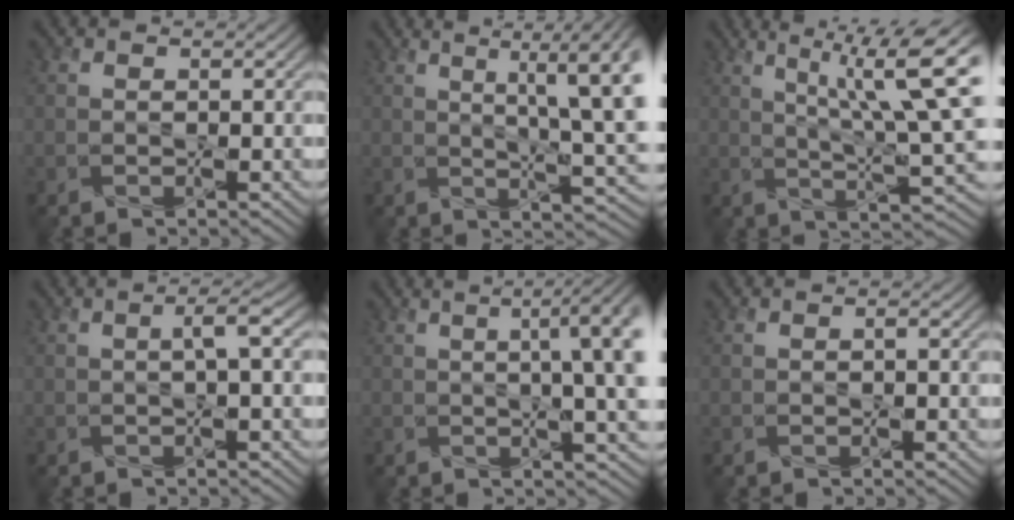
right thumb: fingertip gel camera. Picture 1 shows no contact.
{"total": 12.0, "force": [3.8, 3.5, 10.9], "torque": [-0.147, 0.026, 0.047]}
{"total": 11.9, "force": [4.1, 2.4, 10.9], "torque": [-0.179, 0.008, 0.066]}
{"total": 2.1, "force": [-0.3, 0.0, 2.0], "torque": [-0.035, 0.011, -0.008]}
{"total": 8.4, "force": [1.5, 2.0, 8.0], "torque": [-0.085, 0.021, 0.009]}
{"total": 0.7, "force": [-0.3, 0.2, 0.5], "torque": [-0.009, 0.001, -0.006]}